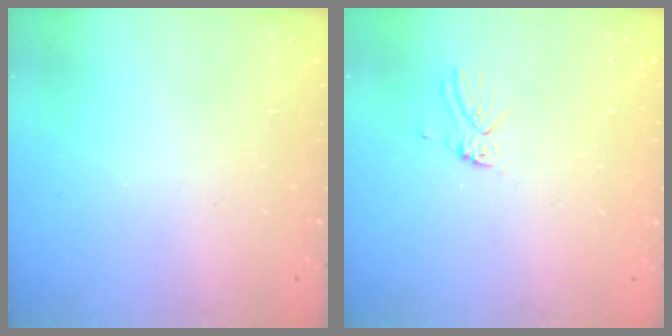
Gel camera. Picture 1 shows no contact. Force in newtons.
{"total": 2.7, "press": 2.7, "slide": 0.3}